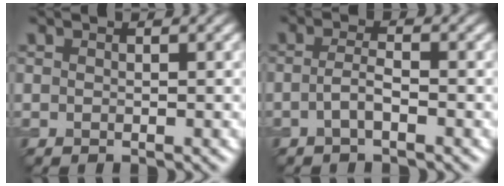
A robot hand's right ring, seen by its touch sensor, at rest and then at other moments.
{"total": 1.7, "force": [-0.7, 0.4, 1.6], "torque": [-0.032, 0.003, -0.017]}